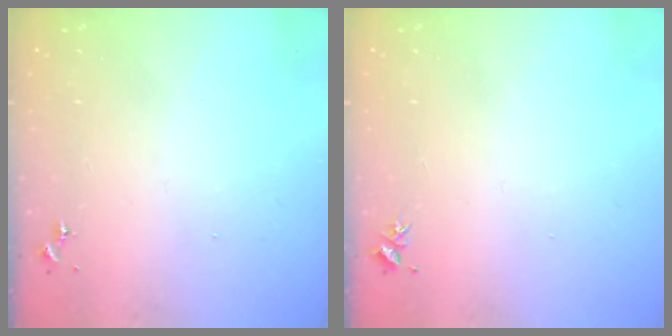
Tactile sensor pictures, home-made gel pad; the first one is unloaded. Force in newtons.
{"total": 3.0, "press": 3.0, "slide": 0.4}